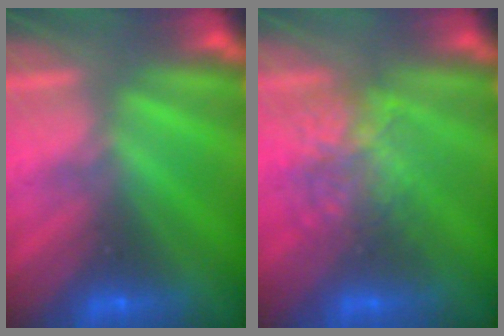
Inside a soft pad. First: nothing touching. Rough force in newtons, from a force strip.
{"total": 2.3}